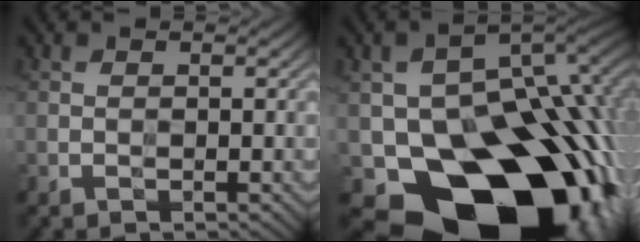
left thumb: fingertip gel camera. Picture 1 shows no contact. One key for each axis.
{"total": 23.1, "fx": -8.5, "fy": 16.3, "fz": 14.1, "tx": -0.203, "ty": -0.063, "tz": -0.101}